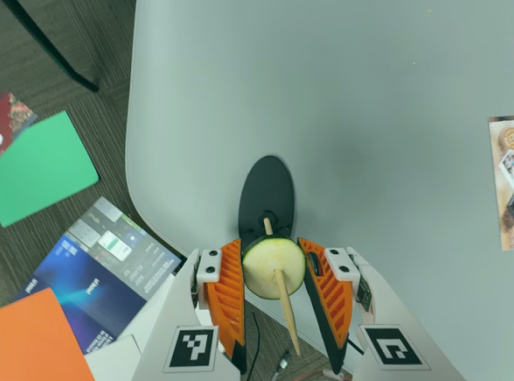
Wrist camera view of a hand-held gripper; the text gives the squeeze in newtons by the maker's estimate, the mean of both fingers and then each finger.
{"total": 10.1, "left": 10.5, "right": 9.7}